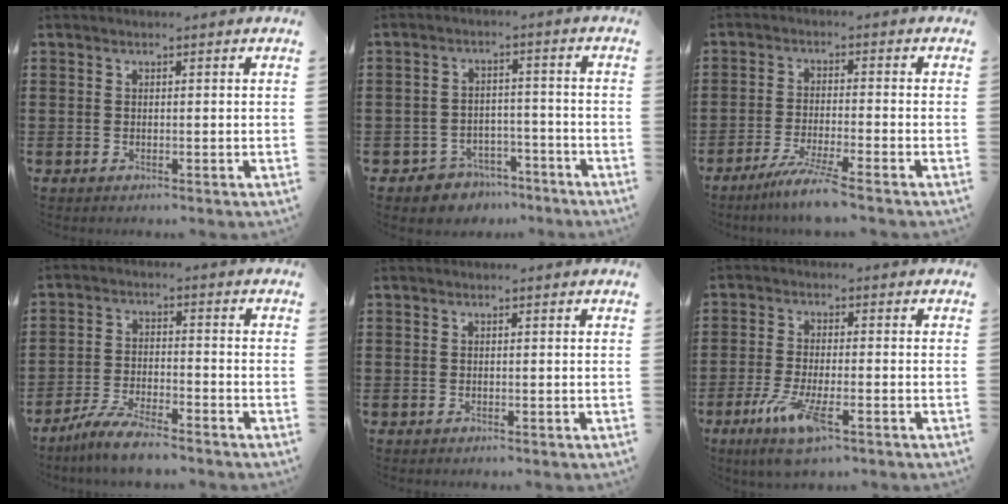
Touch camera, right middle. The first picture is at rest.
{"total": 4.1, "force": [-3.8, 1.5, -0.1], "torque": [-0.009, 0.008, -0.080]}
{"total": 5.2, "force": [-4.3, -0.3, 2.9], "torque": [-0.066, -0.019, -0.082]}
{"total": 5.7, "force": [-5.1, 0.5, 2.5], "torque": [-0.060, -0.005, -0.101]}
{"total": 0.0}
{"total": 7.2, "force": [-3.6, 1.8, 5.9], "torque": [-0.124, -0.014, -0.065]}